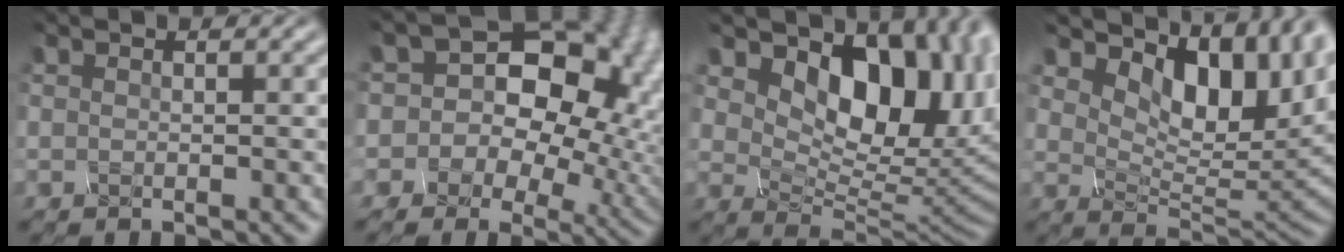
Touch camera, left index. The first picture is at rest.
{"total": 14.9, "force": [1.9, 11.5, 9.4], "torque": [-0.135, 0.009, 0.029]}
{"total": 10.7, "force": [4.2, 6.6, 7.3], "torque": [-0.115, -0.013, 0.085]}
{"total": 9.7, "force": [4.4, 5.3, 6.9], "torque": [-0.121, -0.007, 0.093]}